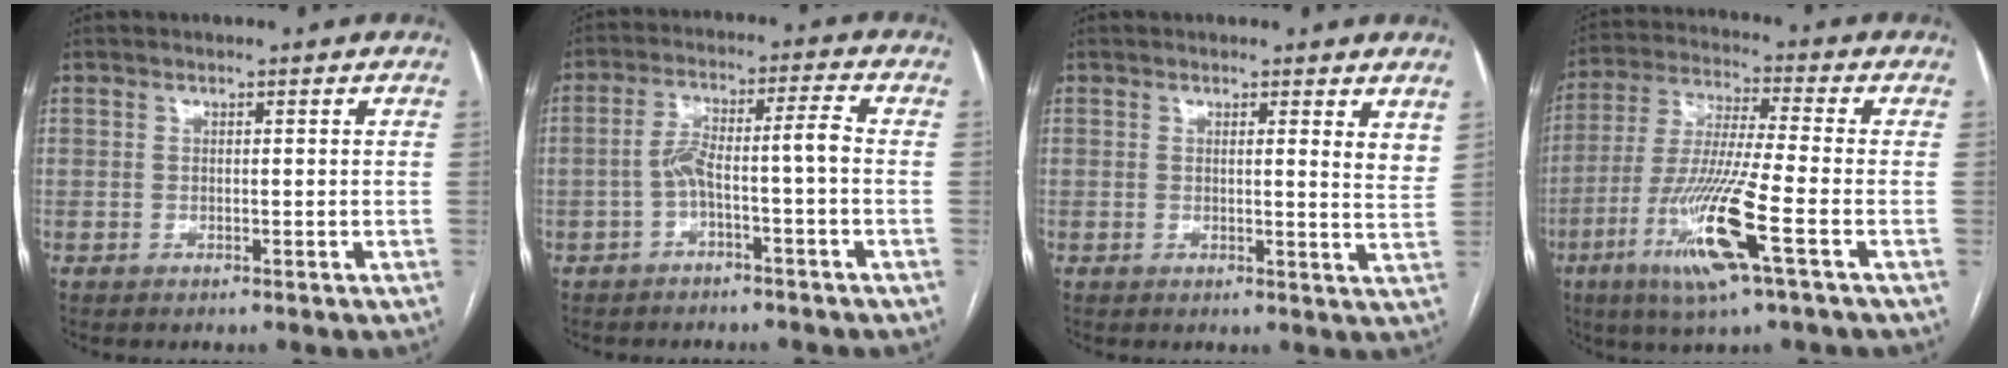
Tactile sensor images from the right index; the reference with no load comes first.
{"total": 6.2, "force": [-1.9, 0.2, 5.9], "torque": [-0.113, 0.035, -0.031]}
{"total": 3.6, "force": [2.7, 0.4, 2.4], "torque": [-0.033, -0.018, 0.019]}
{"total": 14.2, "force": [-5.7, 0.0, 13.1], "torque": [-0.271, -0.022, -0.109]}